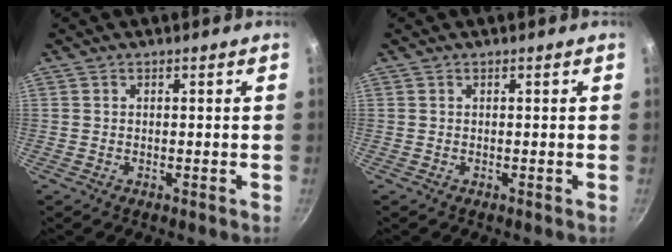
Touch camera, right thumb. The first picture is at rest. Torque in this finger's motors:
{"motor_torque": [-0.01, 0.01, 0.00, 0.00, 0.00]}